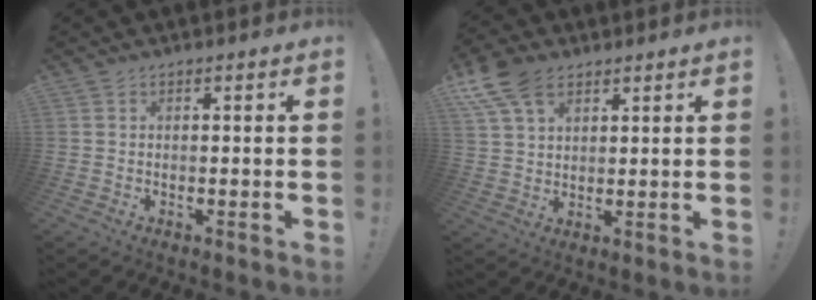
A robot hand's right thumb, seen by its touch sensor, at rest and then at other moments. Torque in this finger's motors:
{"motor_torque": [0.31, 0.31, 0.41, 0.18, 0.05]}